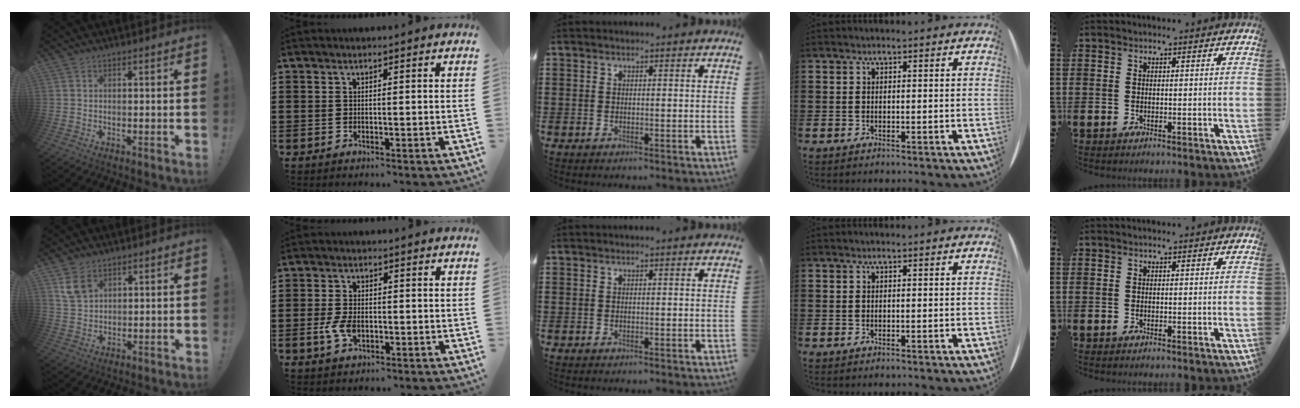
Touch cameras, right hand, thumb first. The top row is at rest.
{"thumb": {"total": 6.1, "force": [3.7, 3.8, 3.1], "torque": [-0.047, -0.014, 0.072]}, "index": {"total": 4.0, "force": [-1.0, 2.3, 3.2], "torque": [-0.077, -0.006, -0.020]}}